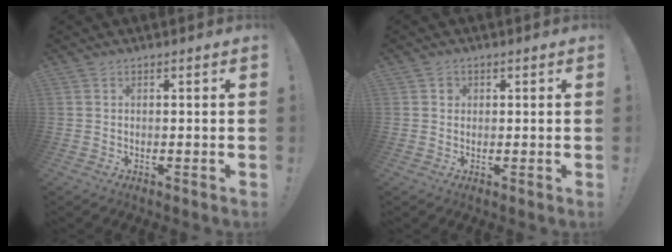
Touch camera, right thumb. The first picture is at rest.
{"total": 1.8, "force": [0.5, 1.7, 0.4], "torque": [-0.002, -0.001, 0.006]}